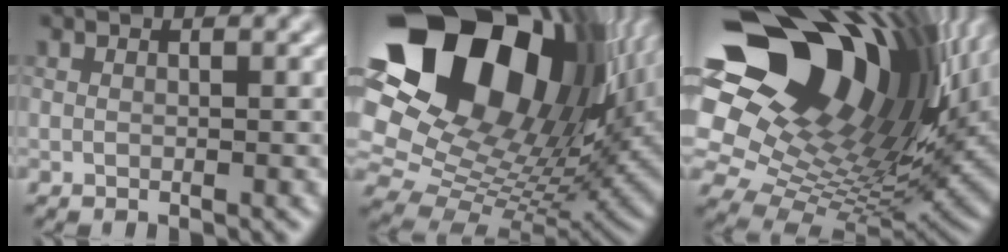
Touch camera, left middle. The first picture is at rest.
{"total": 19.7, "force": [8.0, 12.6, 12.8], "torque": [-0.247, 0.048, 0.154]}
{"total": 19.1, "force": [8.3, 11.4, 12.9], "torque": [-0.236, 0.025, 0.157]}